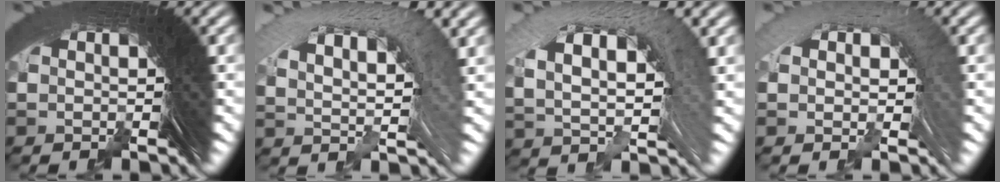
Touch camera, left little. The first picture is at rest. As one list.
[{"total": 7.6, "force": [3.0, 3.3, 6.1], "torque": [-0.073, 0.032, 0.041]}, {"total": 8.7, "force": [2.4, 4.8, 6.8], "torque": [-0.096, 0.034, 0.030]}, {"total": 2.1, "force": [0.8, 0.8, 1.8], "torque": [-0.030, 0.024, 0.011]}]